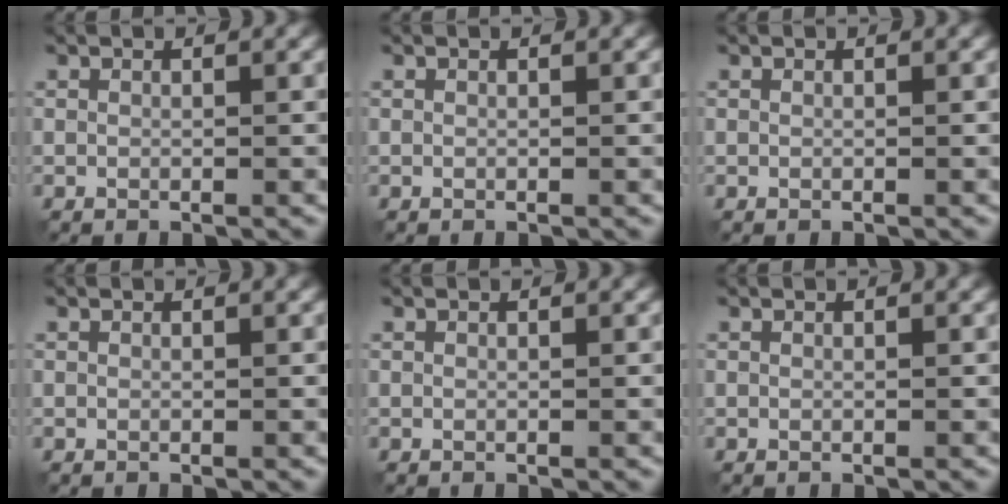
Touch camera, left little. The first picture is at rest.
{"total": 0.0}
{"total": 0.0}
{"total": 0.0}
{"total": 0.0}
{"total": 0.0}